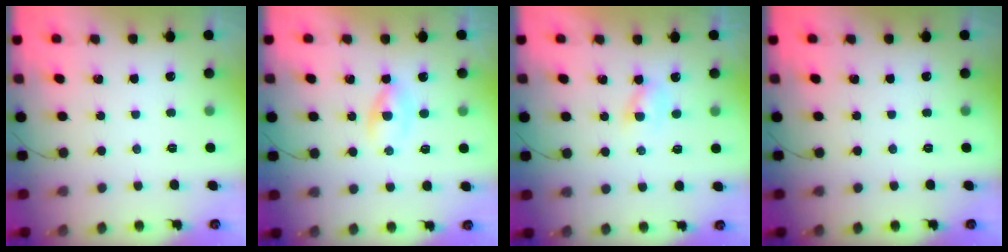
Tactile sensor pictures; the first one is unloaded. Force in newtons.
{"total": 2.1, "press": 1.7, "slide": 1.2}
{"total": 2.0, "press": 1.8, "slide": 0.9}
{"total": 0.0}